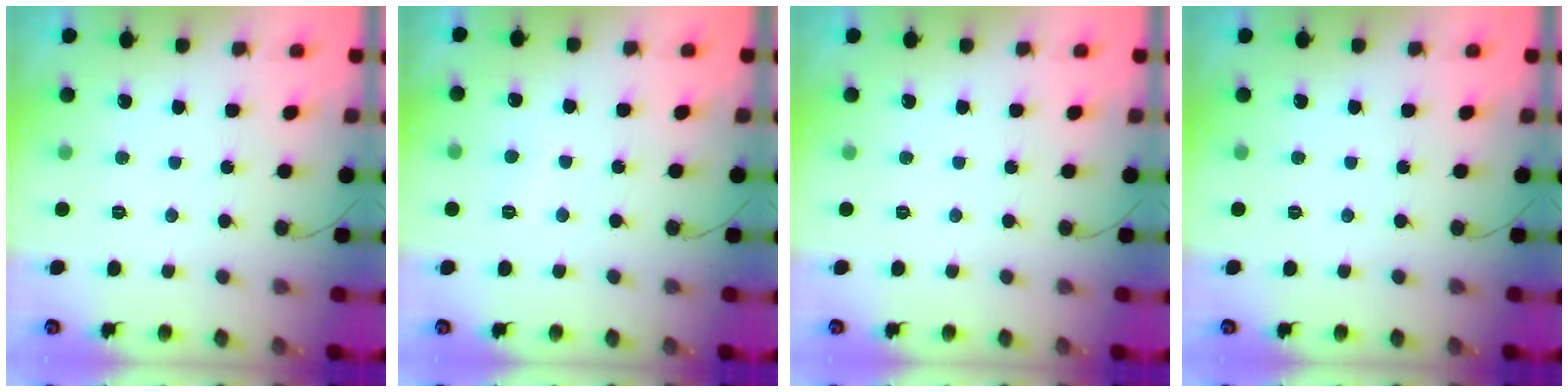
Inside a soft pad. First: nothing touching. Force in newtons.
{"total": 2.3, "press": 2.3, "slide": 0.2}
{"total": 0.0}
{"total": 0.0}